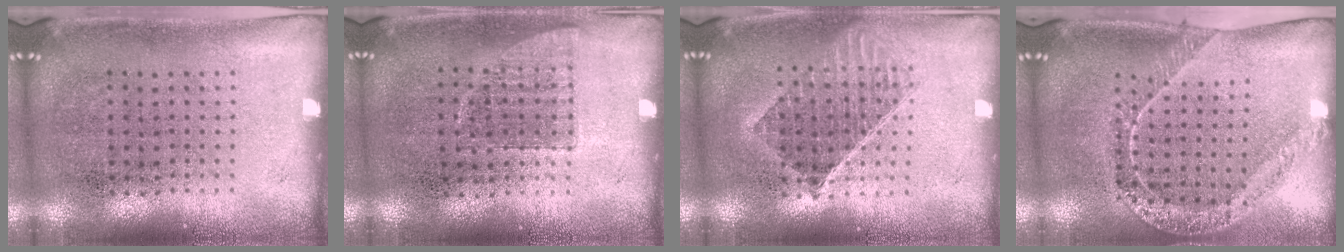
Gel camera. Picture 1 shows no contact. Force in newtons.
{"total": 0.7, "press": 0.7, "slide": 0.1}
{"total": 1.4, "press": 1.2, "slide": 0.7}
{"total": 1.4, "press": 1.4, "slide": 0.0}